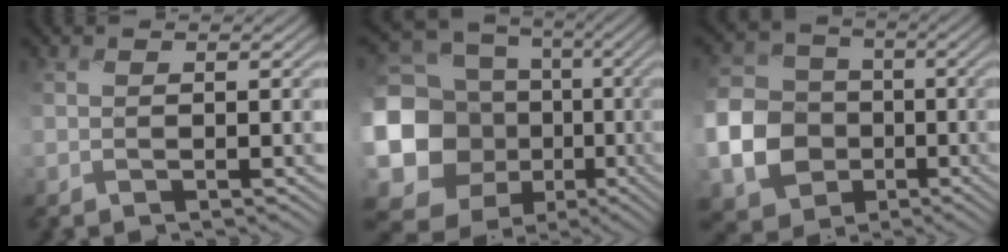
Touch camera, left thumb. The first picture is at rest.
{"total": 19.5, "force": [-2.4, 17.1, 9.1], "torque": [-0.239, -0.026, -0.054]}
{"total": 11.1, "force": [-2.9, 9.7, 4.6], "torque": [-0.147, -0.031, -0.073]}